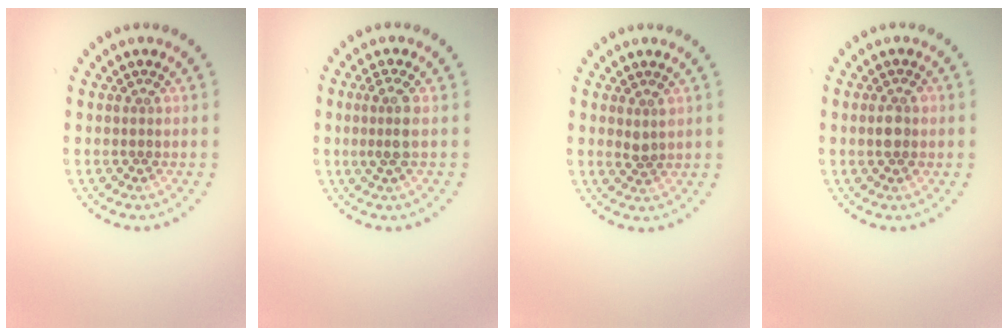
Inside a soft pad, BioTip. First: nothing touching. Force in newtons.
{"total": 2.1, "press": 1.7, "slide": 1.2}
{"total": 0.9, "press": 0.8, "slide": 0.3}
{"total": 2.2, "press": 2.2, "slide": 0.2}